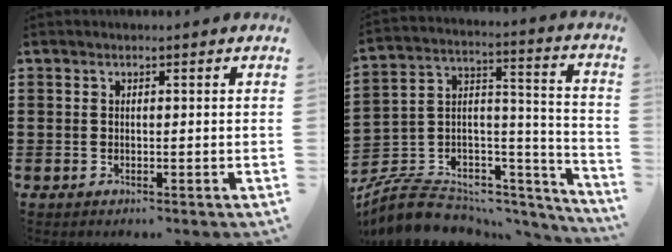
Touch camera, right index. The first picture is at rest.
{"total": 6.8, "force": [-5.5, 3.7, 1.7], "torque": [-0.046, -0.003, -0.102]}